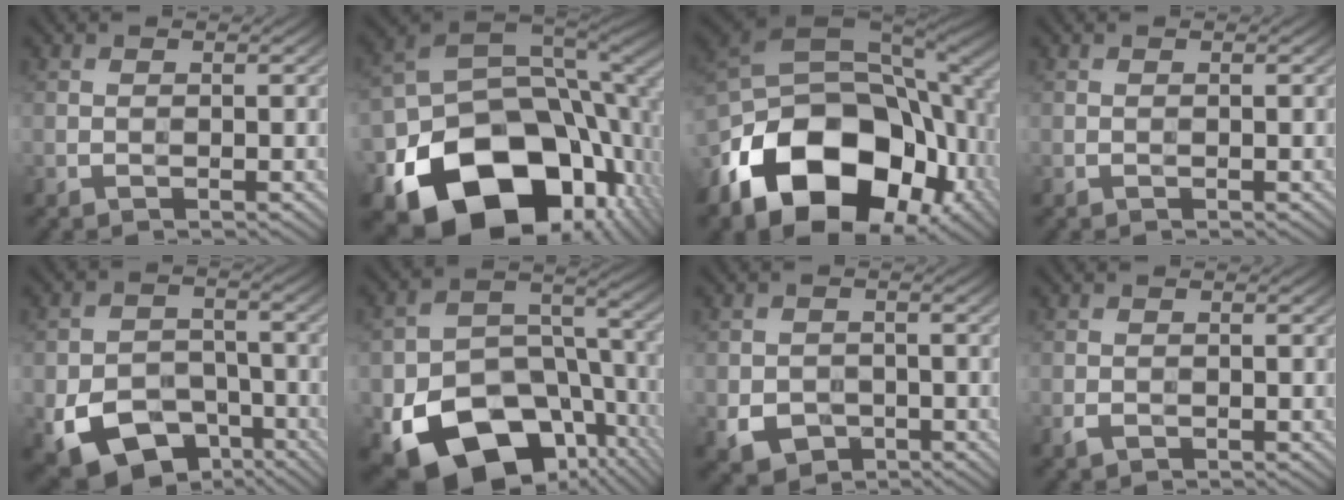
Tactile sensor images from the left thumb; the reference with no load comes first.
{"total": 21.2, "force": [-8.4, 14.2, 13.4], "torque": [-0.270, -0.055, -0.117]}
{"total": 20.6, "force": [-6.9, 13.0, 14.4], "torque": [-0.272, -0.025, -0.108]}
{"total": 0.0}
{"total": 11.5, "force": [-6.0, 7.6, 6.2], "torque": [-0.126, -0.028, -0.107]}
{"total": 20.2, "force": [-9.2, 13.8, 11.5], "torque": [-0.217, -0.046, -0.117]}
{"total": 4.2, "force": [-1.9, 3.2, 1.9], "torque": [-0.040, -0.014, -0.035]}
{"total": 1.1, "force": [-0.6, 0.7, 0.6], "torque": [-0.012, -0.003, -0.013]}